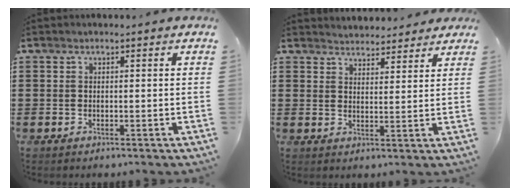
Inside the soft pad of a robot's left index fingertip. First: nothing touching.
{"total": 3.0, "force": [3.0, 0.6, -0.2], "torque": [-0.006, -0.009, 0.055]}